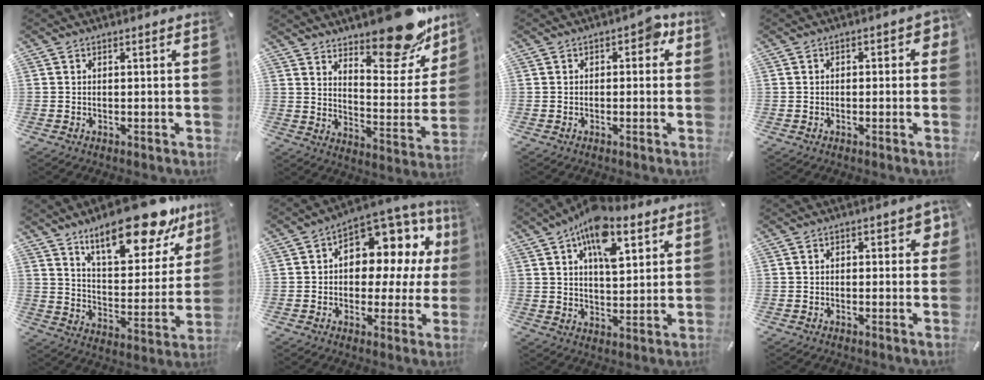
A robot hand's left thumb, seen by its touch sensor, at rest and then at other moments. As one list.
[{"total": 21.3, "force": [16.6, 8.2, 10.5], "torque": [-0.118, -0.133, 0.276]}, {"total": 3.2, "force": [0.2, 1.9, 2.6], "torque": [-0.038, 0.006, -0.004]}, {"total": 2.3, "force": [-0.7, 1.3, 1.7], "torque": [-0.023, 0.006, -0.016]}, {"total": 21.4, "force": [15.8, 8.1, 11.9], "torque": [-0.173, -0.104, 0.265]}, {"total": 11.2, "force": [3.4, 8.1, 7.0], "torque": [-0.091, -0.040, 0.062]}, {"total": 14.0, "force": [7.4, 7.0, 9.5], "torque": [-0.151, -0.023, 0.127]}, {"total": 3.5, "force": [0.2, 1.9, 2.9], "torque": [-0.032, 0.003, -0.003]}]